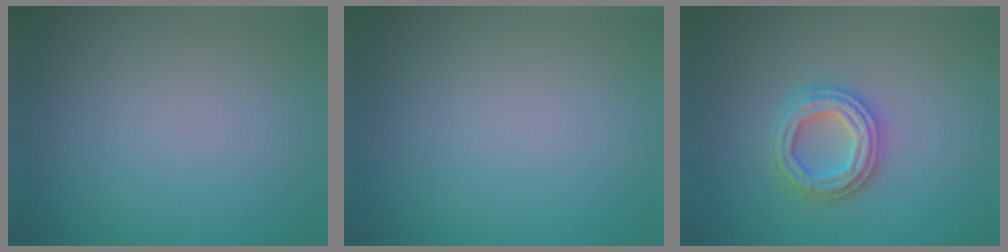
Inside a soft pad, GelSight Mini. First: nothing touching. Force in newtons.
{"total": 0.0}
{"total": 3.4, "press": 3.3, "slide": 0.7}